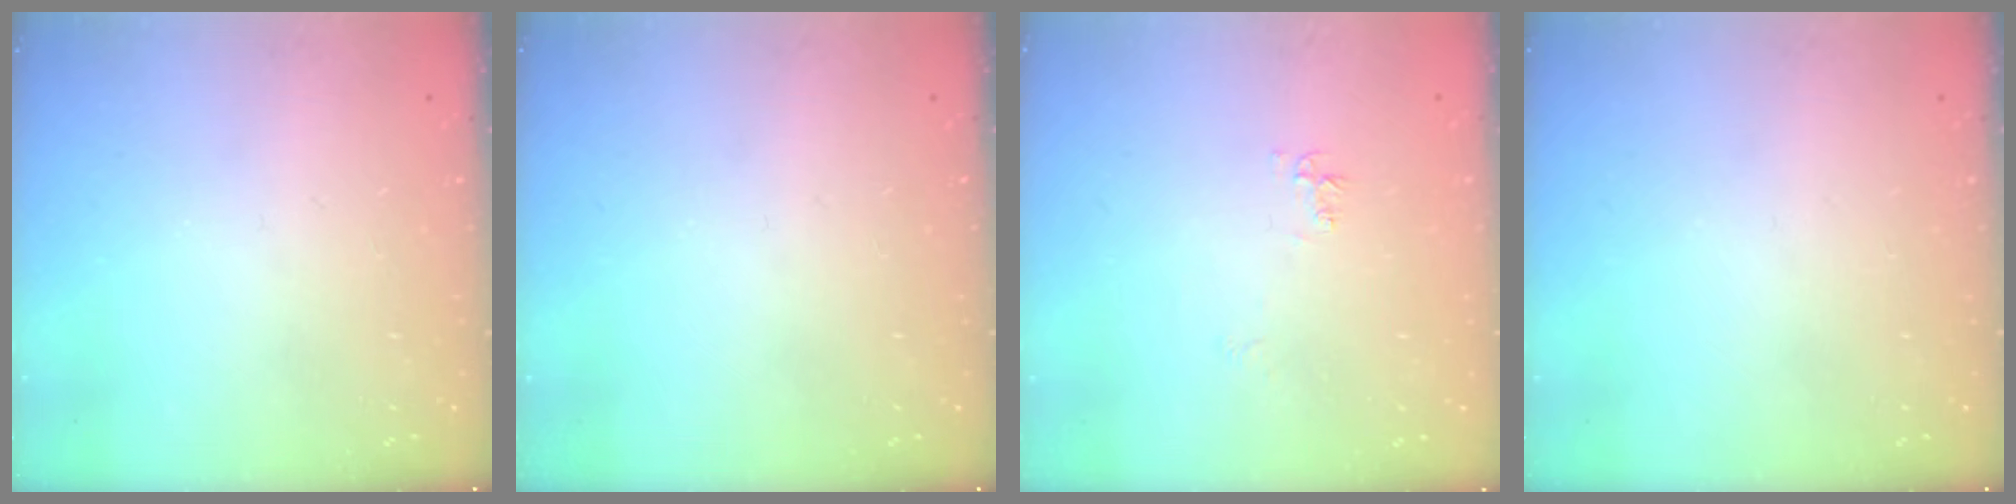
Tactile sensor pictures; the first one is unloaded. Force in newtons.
{"total": 0.0}
{"total": 4.9, "press": 4.9, "slide": 0.6}
{"total": 0.0}